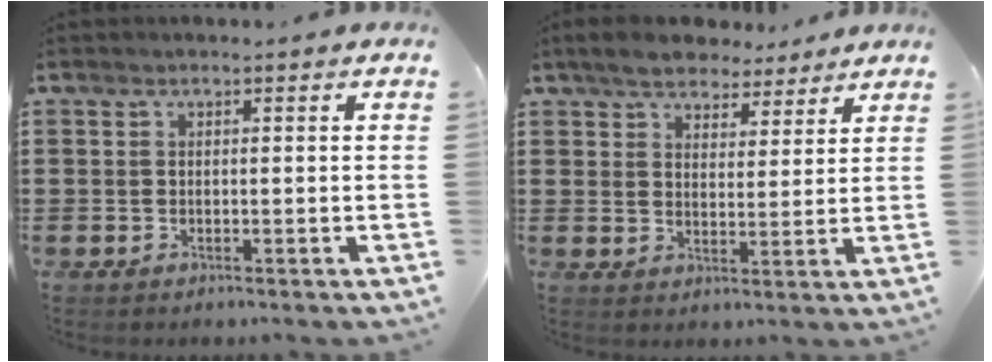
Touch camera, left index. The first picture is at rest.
{"total": 5.4, "force": [4.9, 1.9, 1.1], "torque": [-0.042, -0.003, 0.092]}